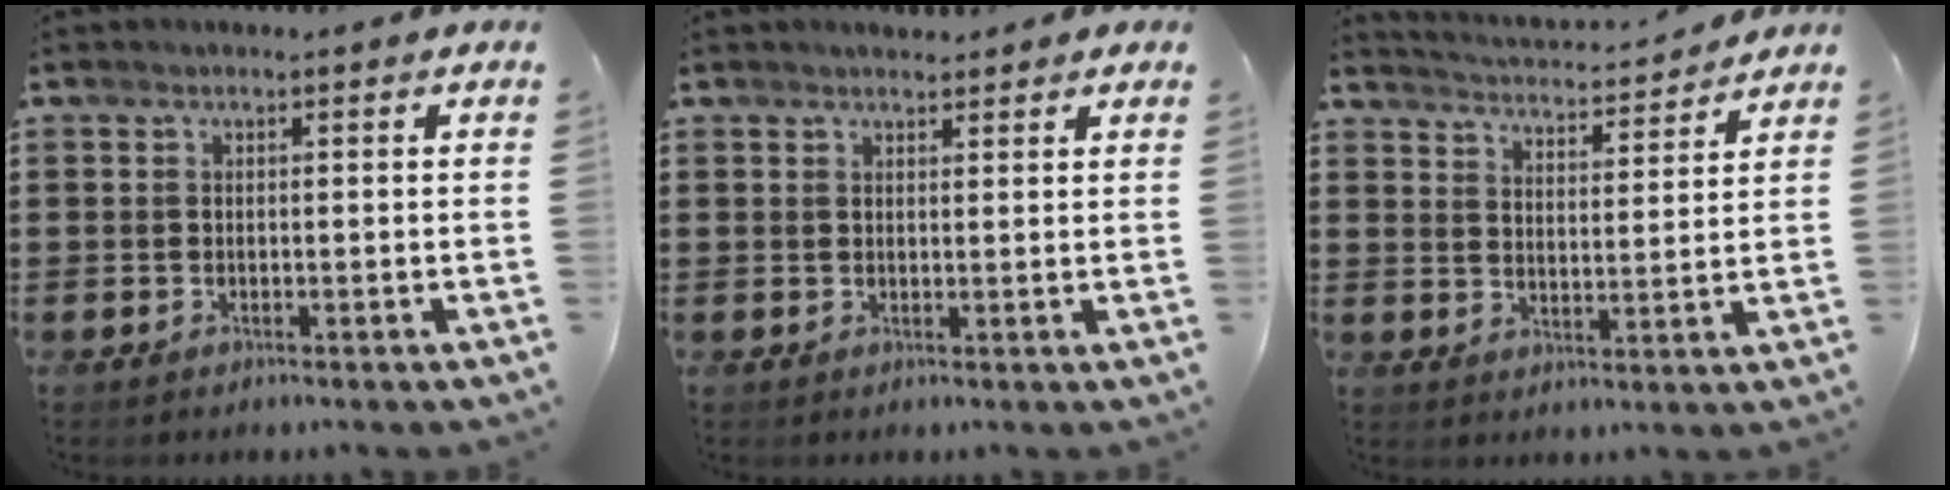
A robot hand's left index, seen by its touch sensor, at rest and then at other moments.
{"total": 1.6, "force": [1.5, 0.4, 0.2], "torque": [-0.007, 0.005, 0.030]}
{"total": 3.3, "force": [3.3, -0.1, 0.2], "torque": [-0.025, -0.029, 0.052]}